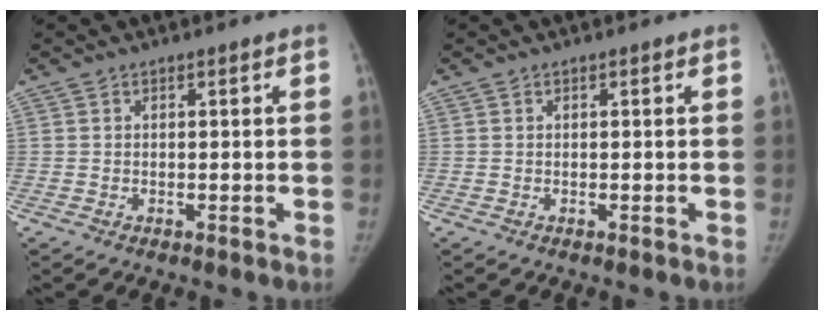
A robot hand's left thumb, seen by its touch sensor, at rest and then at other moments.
{"total": 0.0}